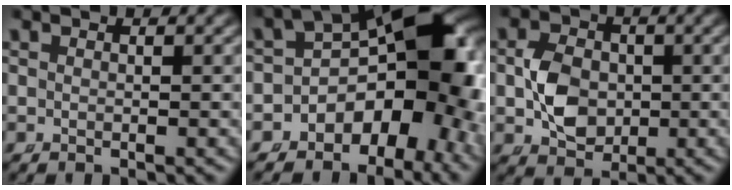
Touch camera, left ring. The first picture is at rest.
{"total": 16.2, "force": [-1.0, 10.2, 12.6], "torque": [-0.196, -0.024, -0.015]}
{"total": 4.3, "force": [-0.6, 3.3, 2.7], "torque": [-0.042, -0.011, -0.004]}